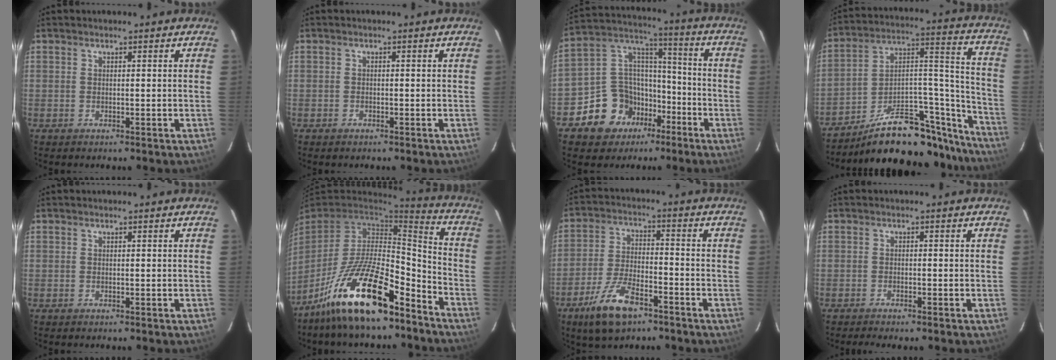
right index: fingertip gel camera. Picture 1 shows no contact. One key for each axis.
{"total": 1.1, "fx": -0.7, "fy": 0.6, "fz": 0.5, "tx": -0.016, "ty": 0.000, "tz": -0.008}
{"total": 14.4, "fx": -7.4, "fy": 11.2, "fz": 5.3, "tx": -0.100, "ty": 0.066, "tz": -0.118}
{"total": 25.9, "fx": -22.2, "fy": 6.9, "fz": 11.5, "tx": -0.127, "ty": 0.038, "tz": -0.332}
{"total": 0.0}
{"total": 22.4, "fx": -15.7, "fy": 5.7, "fz": 15.0, "tx": -0.282, "ty": -0.015, "tz": -0.278}
{"total": 10.8, "fx": -6.8, "fy": 3.9, "fz": 7.5, "tx": -0.157, "ty": -0.007, "tz": -0.123}
{"total": 2.9, "fx": -2.1, "fy": 0.9, "fz": 1.8, "tx": -0.036, "ty": -0.002, "tz": -0.029}